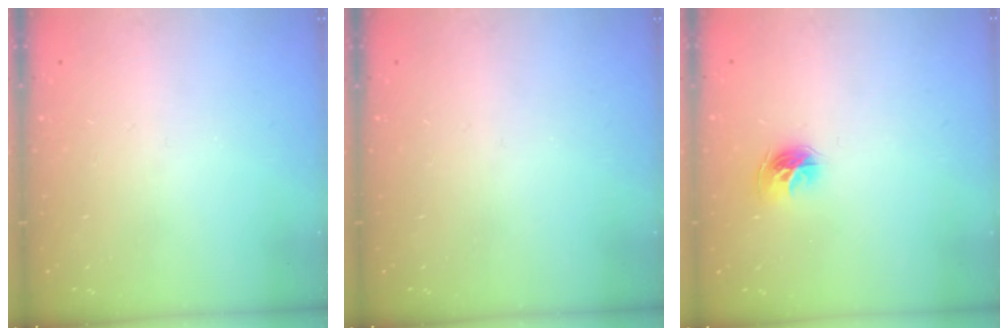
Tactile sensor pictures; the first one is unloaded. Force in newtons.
{"total": 0.0}
{"total": 8.0, "press": 8.0, "slide": 0.7}